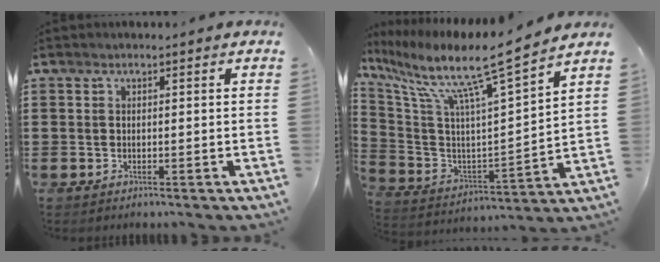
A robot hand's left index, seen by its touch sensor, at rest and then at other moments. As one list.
[{"total": 11.9, "force": [8.8, 0.5, 7.9], "torque": [-0.176, -0.062, 0.137]}]